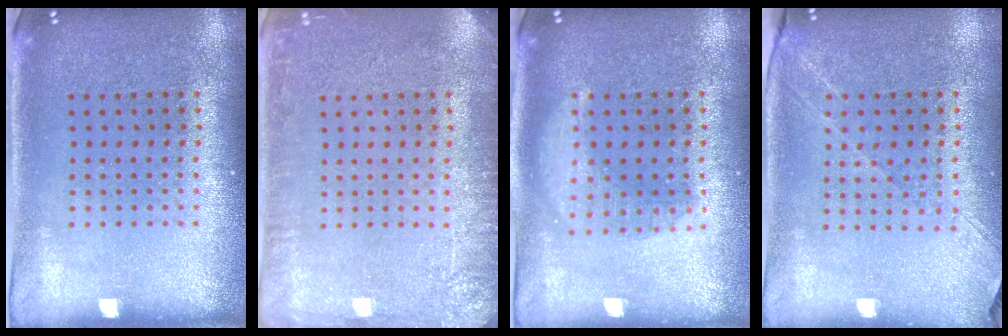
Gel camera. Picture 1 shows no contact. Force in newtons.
{"total": 2.9, "press": 2.9, "slide": 0.4}
{"total": 1.4, "press": 1.4, "slide": 0.2}
{"total": 1.3, "press": 1.2, "slide": 0.5}